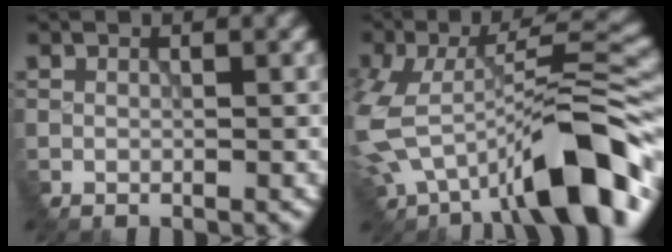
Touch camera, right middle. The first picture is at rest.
{"total": 10.4, "force": [-4.8, 3.8, 8.3], "torque": [-0.122, 0.009, -0.086]}